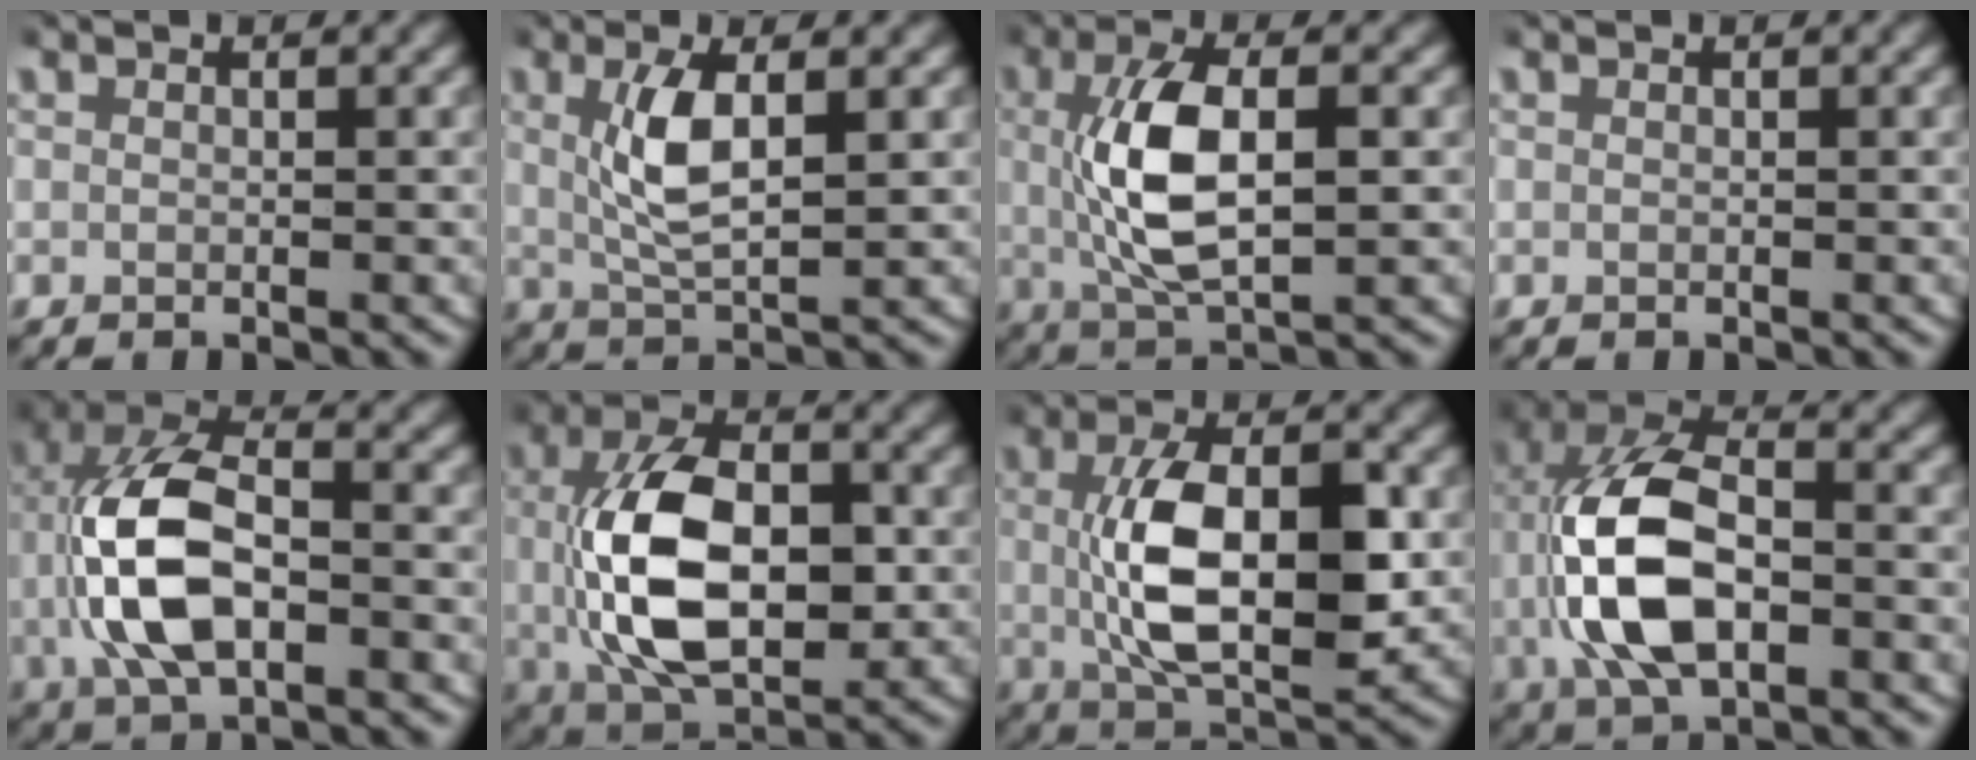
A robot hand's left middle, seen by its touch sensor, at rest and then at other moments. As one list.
[{"total": 4.3, "force": [1.0, 1.1, 4.0], "torque": [-0.082, -0.006, 0.024]}, {"total": 6.7, "force": [0.4, 2.5, 6.2], "torque": [-0.128, 0.001, 0.011]}, {"total": 0.0}, {"total": 8.5, "force": [-0.4, 4.6, 7.2], "torque": [-0.157, -0.006, -0.005]}, {"total": 10.7, "force": [-0.3, 6.0, 8.9], "torque": [-0.180, -0.007, -0.002]}, {"total": 9.0, "force": [0.0, 4.0, 8.1], "torque": [-0.149, -0.005, 0.000]}, {"total": 9.7, "force": [-0.3, 5.5, 7.9], "torque": [-0.176, -0.009, -0.003]}]